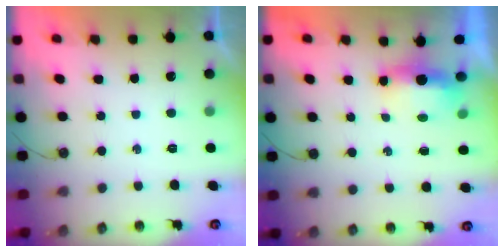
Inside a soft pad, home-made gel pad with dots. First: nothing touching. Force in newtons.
{"total": 5.1, "press": 4.9, "slide": 1.2}